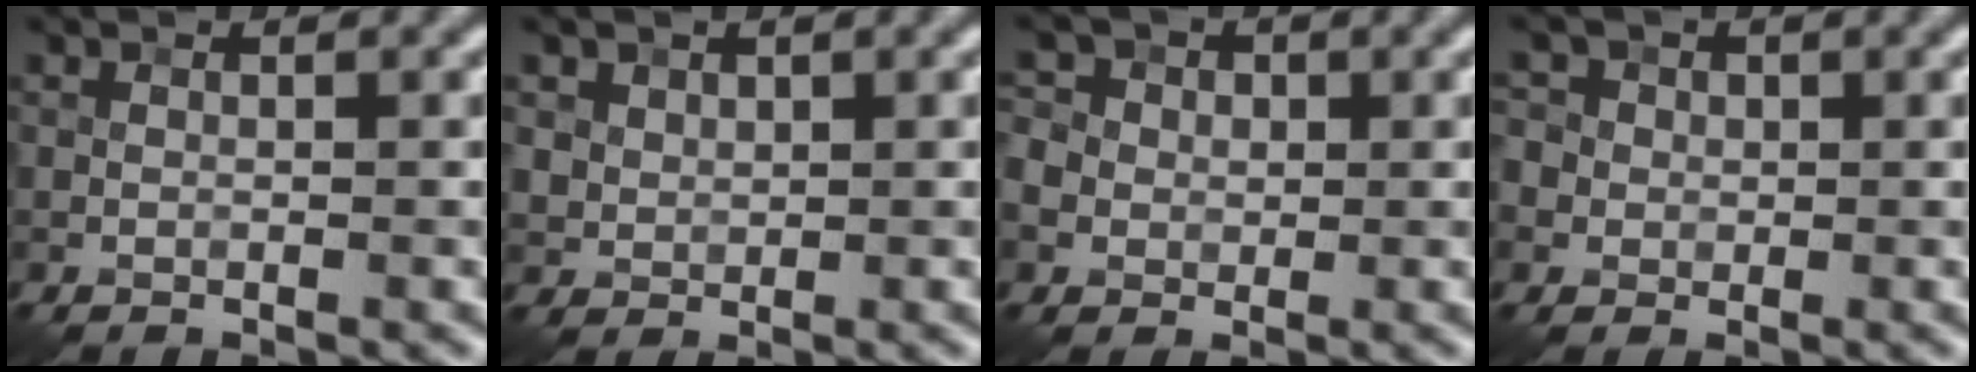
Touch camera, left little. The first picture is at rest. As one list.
[{"total": 2.0, "force": [1.1, 1.6, 0.5], "torque": [-0.012, -0.010, 0.035]}, {"total": 5.7, "force": [0.7, 5.2, 2.0], "torque": [-0.041, 0.036, -0.013]}, {"total": 4.9, "force": [1.1, 4.5, 1.7], "torque": [-0.027, 0.036, -0.007]}]